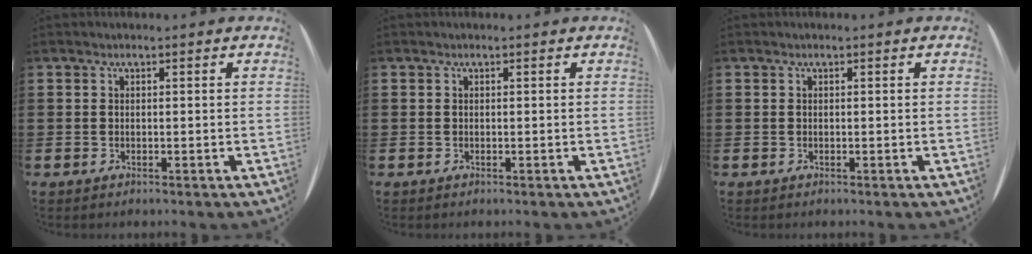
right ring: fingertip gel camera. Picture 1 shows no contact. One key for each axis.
{"total": 0.0}
{"total": 0.0}